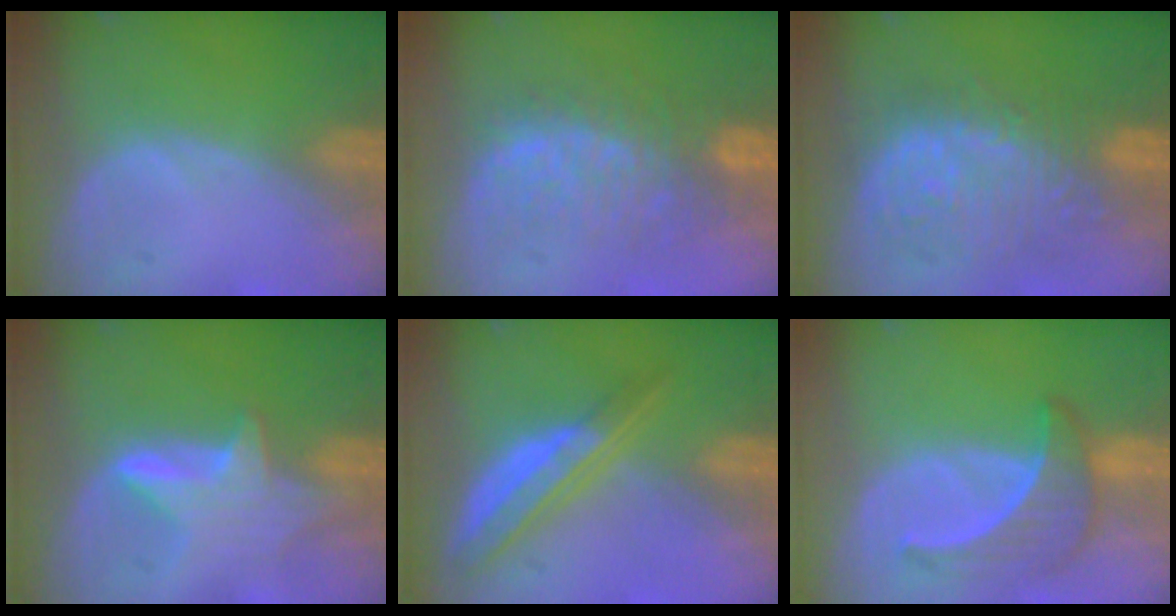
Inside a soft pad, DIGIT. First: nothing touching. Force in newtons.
{"total": 9.5, "press": 8.5, "slide": 4.2}
{"total": 9.9, "press": 9.9, "slide": 0.5}
{"total": 6.0, "press": 6.0, "slide": 0.7}
{"total": 6.6, "press": 5.6, "slide": 3.4}
{"total": 6.3, "press": 6.1, "slide": 1.6}